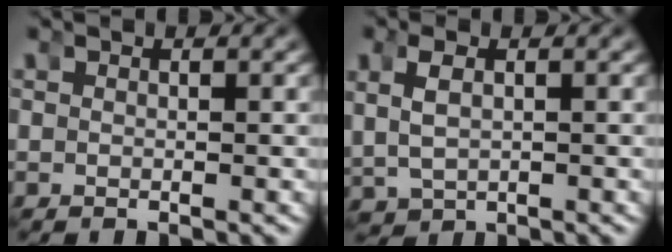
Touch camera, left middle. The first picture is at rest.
{"total": 3.6, "force": [0.0, 3.1, 2.0], "torque": [-0.064, -0.010, 0.011]}